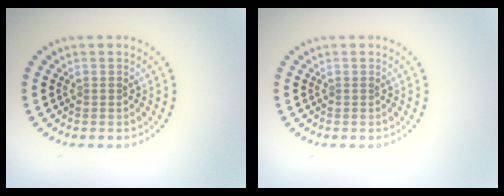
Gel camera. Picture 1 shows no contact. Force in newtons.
{"total": 0.0}